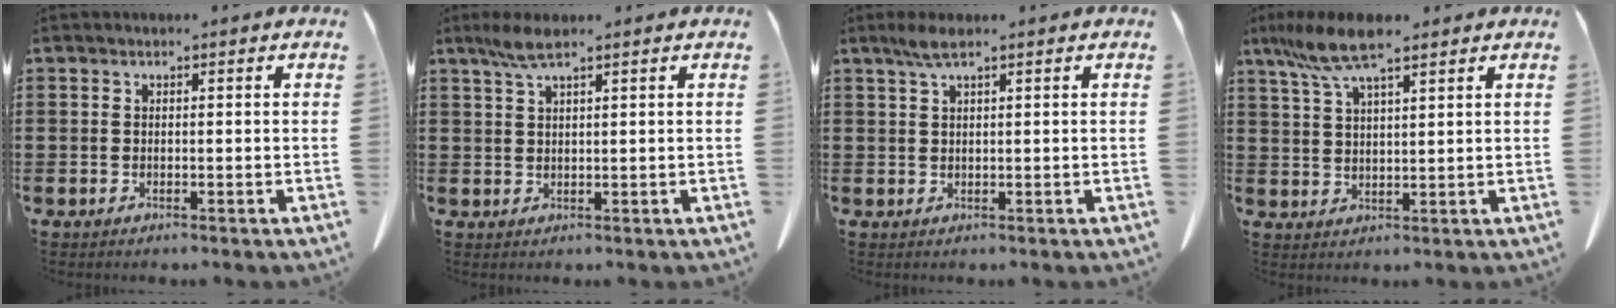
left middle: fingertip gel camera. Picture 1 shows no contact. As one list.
[{"total": 3.4, "force": [2.2, 0.6, 2.6], "torque": [-0.057, 0.003, 0.039]}, {"total": 2.4, "force": [1.4, 0.3, 1.9], "torque": [-0.040, 0.003, 0.025]}, {"total": 7.7, "force": [5.3, 1.6, 5.4], "torque": [-0.124, -0.005, 0.095]}]